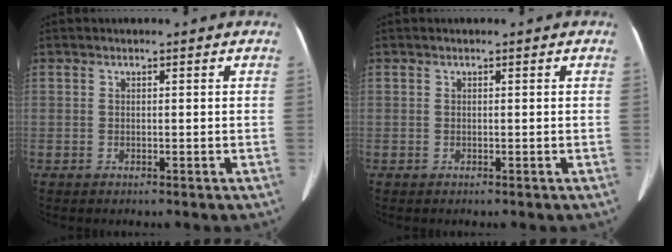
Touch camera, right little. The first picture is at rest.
{"total": 0.0}